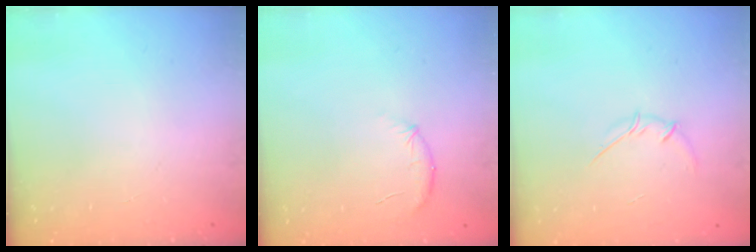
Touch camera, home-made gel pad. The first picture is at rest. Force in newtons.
{"total": 8.3, "press": 8.1, "slide": 1.7}
{"total": 3.6, "press": 3.5, "slide": 0.9}